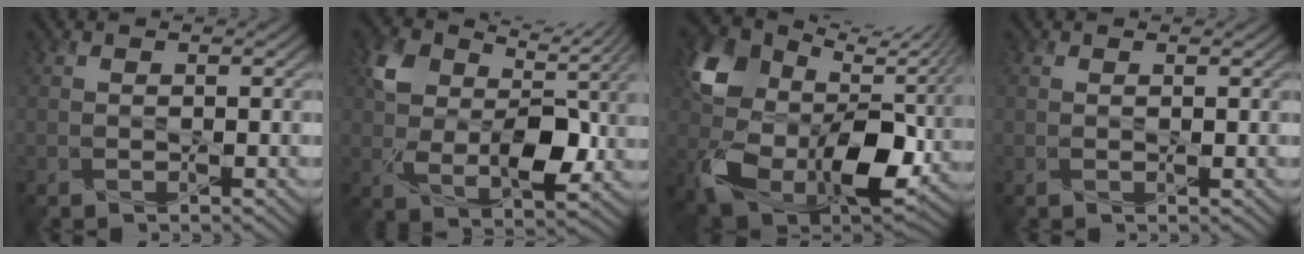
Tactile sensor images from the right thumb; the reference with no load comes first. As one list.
[{"total": 9.2, "force": [2.7, 5.7, 6.6], "torque": [-0.133, -0.018, 0.049]}, {"total": 14.5, "force": [3.0, 10.4, 9.6], "torque": [-0.210, -0.021, 0.066]}, {"total": 0.5, "force": [0.4, 0.3, 0.3], "torque": [-0.007, 0.000, 0.006]}]